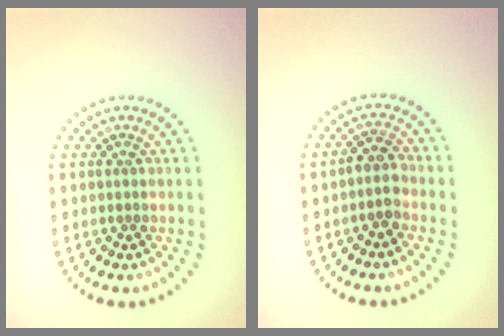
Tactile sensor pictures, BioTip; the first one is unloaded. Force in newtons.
{"total": 2.0, "press": 1.7, "slide": 1.1}